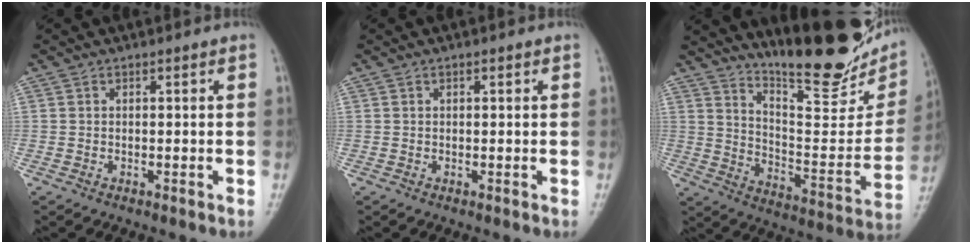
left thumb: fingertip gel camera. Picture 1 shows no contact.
{"total": 0.7, "force": [0.3, 0.3, 0.6], "torque": [-0.009, 0.002, 0.002]}
{"total": 22.5, "force": [16.4, 6.0, 14.1], "torque": [-0.165, -0.101, 0.253]}